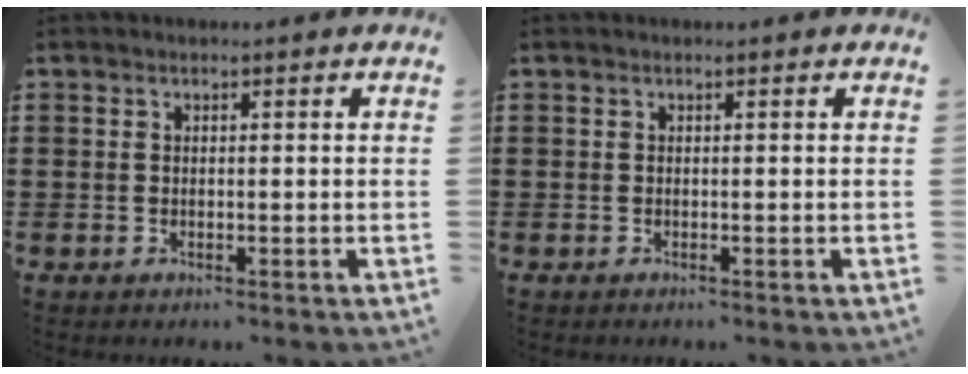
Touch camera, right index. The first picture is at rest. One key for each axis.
{"total": 0.0}